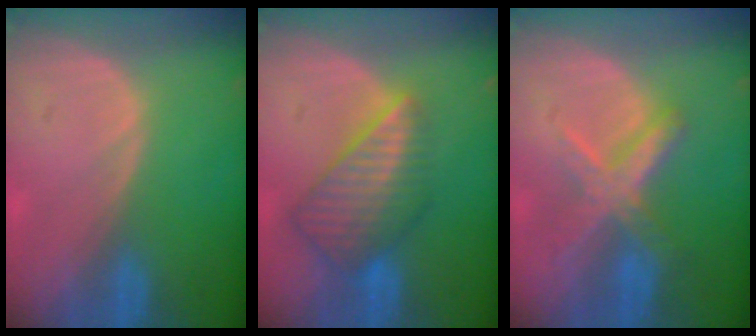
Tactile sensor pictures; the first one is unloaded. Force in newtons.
{"total": 8.7, "press": 7.6, "slide": 4.3}
{"total": 7.1, "press": 6.2, "slide": 3.6}